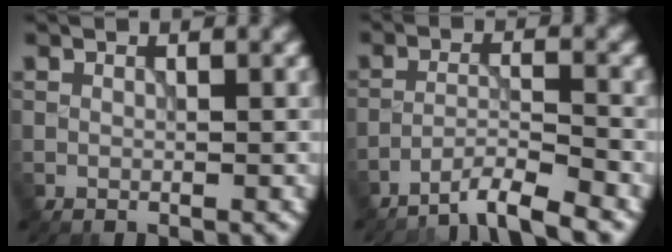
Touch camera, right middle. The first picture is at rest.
{"total": 4.5, "force": [-3.8, 0.4, 2.4], "torque": [-0.034, 0.004, -0.076]}